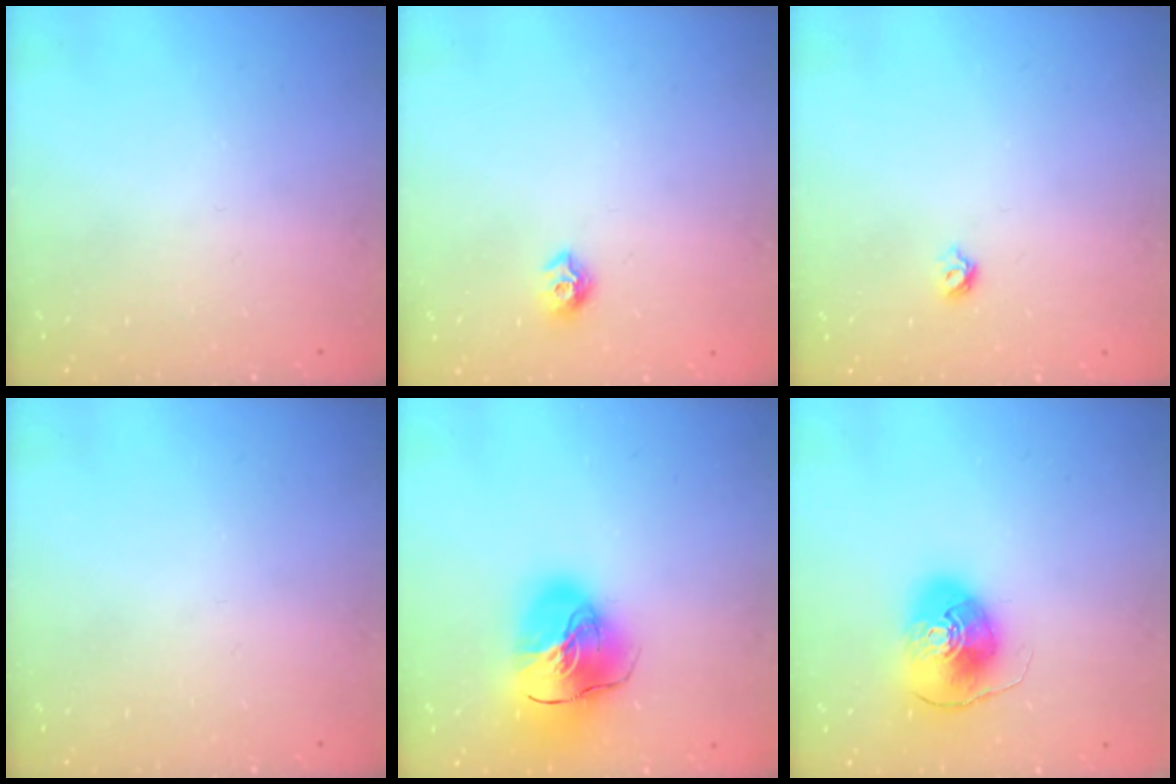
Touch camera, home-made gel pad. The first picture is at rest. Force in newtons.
{"total": 7.9, "press": 7.8, "slide": 0.7}
{"total": 4.8, "press": 4.8, "slide": 0.8}
{"total": 0.0}
{"total": 18.1, "press": 17.9, "slide": 2.6}
{"total": 10.3, "press": 10.2, "slide": 1.5}